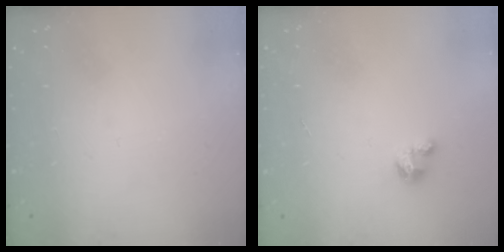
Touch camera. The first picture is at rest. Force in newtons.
{"total": 3.3, "press": 3.3, "slide": 0.2}